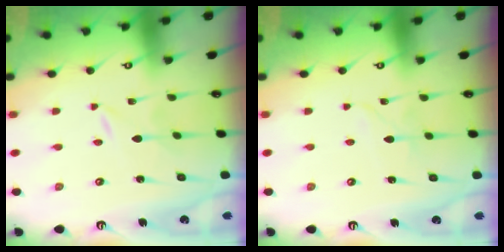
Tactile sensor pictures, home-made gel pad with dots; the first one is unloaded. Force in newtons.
{"total": 2.1, "press": 2.1, "slide": 0.1}